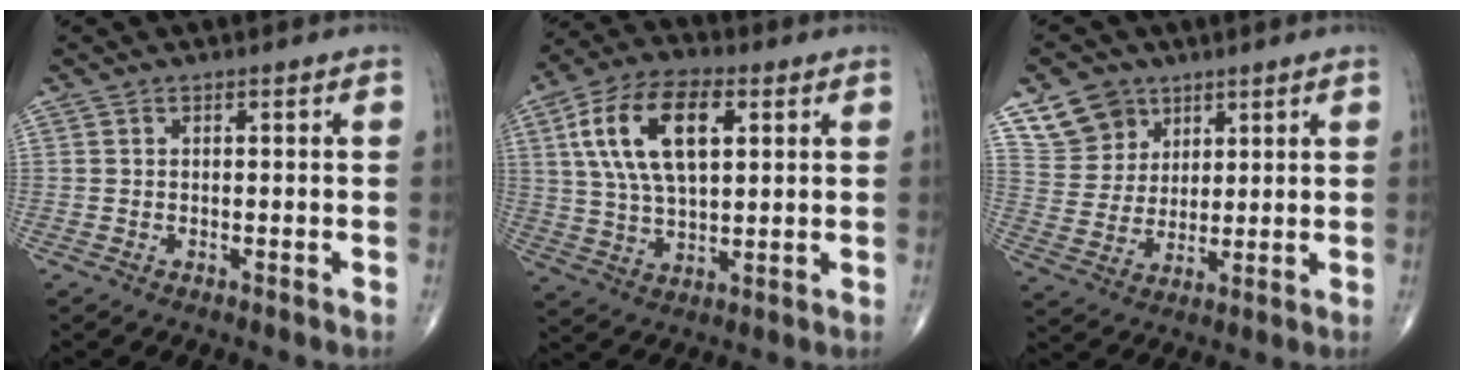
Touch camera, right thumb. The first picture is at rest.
{"total": 16.2, "force": [4.8, 8.2, 13.1], "torque": [-0.238, 0.005, 0.087]}
{"total": 9.1, "force": [5.5, 7.0, 2.0], "torque": [-0.009, -0.028, 0.111]}